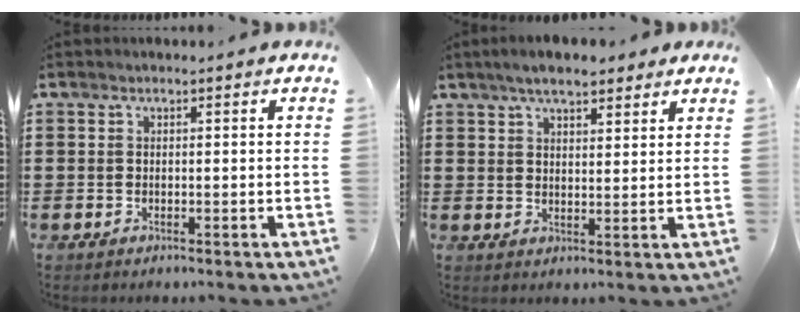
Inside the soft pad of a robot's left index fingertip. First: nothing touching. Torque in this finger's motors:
{"motor_torque": [1.59, -0.55, 0.82, 0.19]}